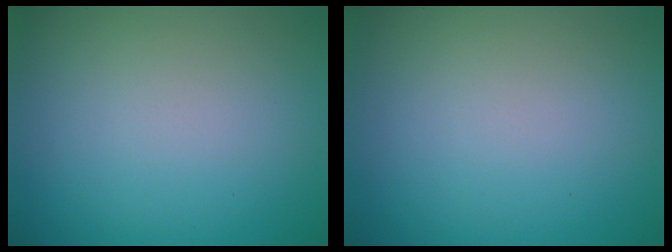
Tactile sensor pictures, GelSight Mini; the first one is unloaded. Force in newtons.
{"total": 0.0}